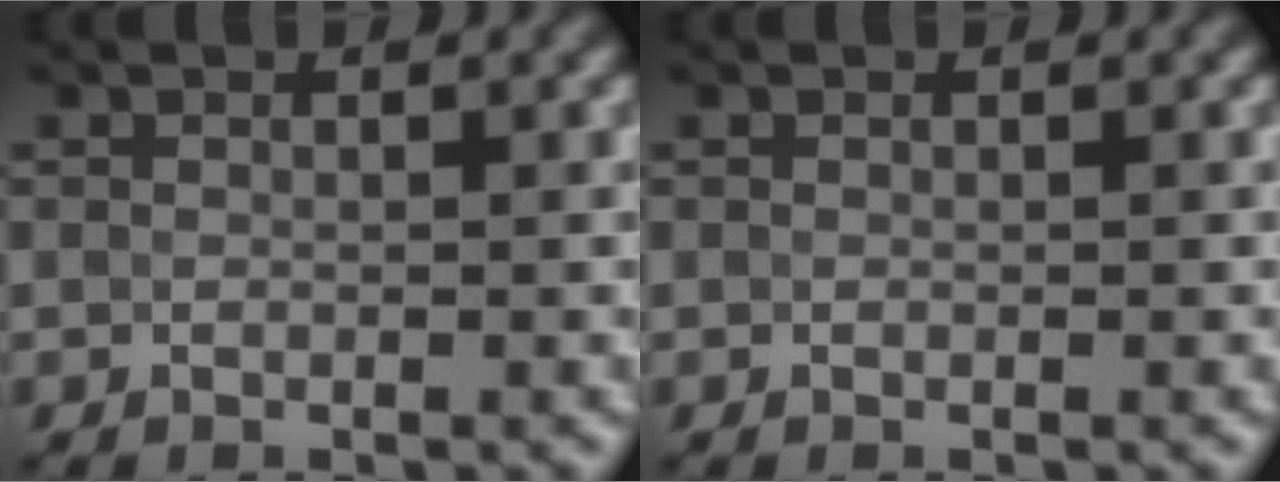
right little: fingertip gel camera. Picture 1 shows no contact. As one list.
[{"total": 0.0}]